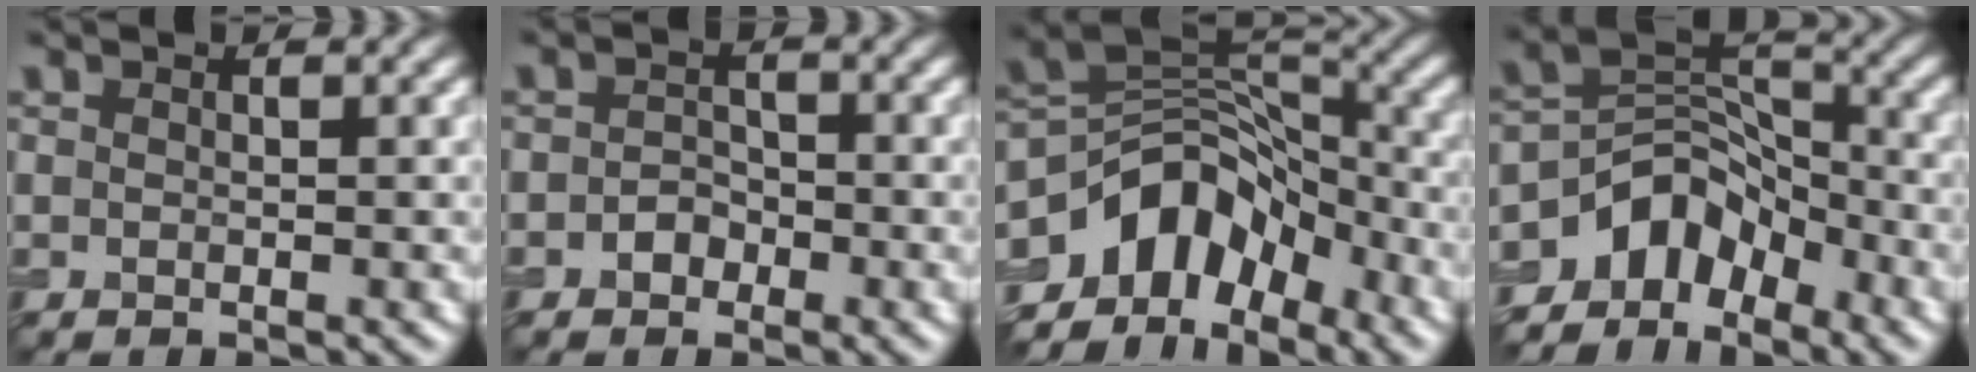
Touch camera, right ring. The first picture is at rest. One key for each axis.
{"total": 1.7, "fx": -0.8, "fy": 1.3, "fz": 0.7, "tx": -0.009, "ty": 0.004, "tz": -0.017}
{"total": 9.1, "fx": -4.6, "fy": 5.9, "fz": 5.2, "tx": -0.069, "ty": 0.009, "tz": -0.091}
{"total": 5.9, "fx": -4.2, "fy": 3.6, "fz": 2.1, "tx": -0.011, "ty": 0.004, "tz": -0.081}